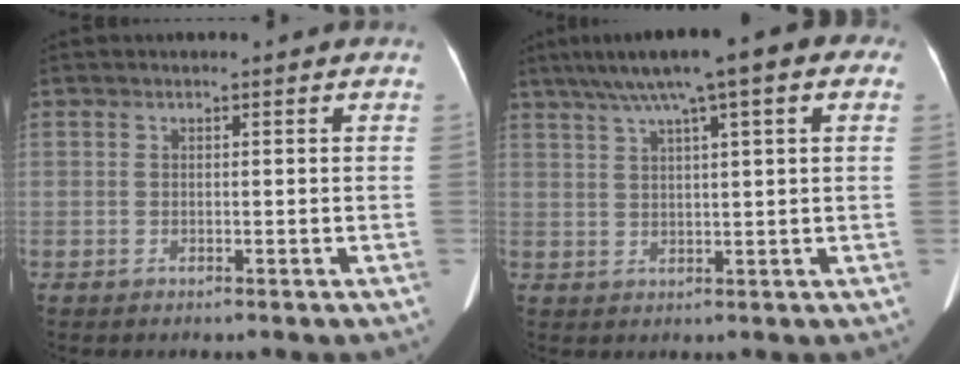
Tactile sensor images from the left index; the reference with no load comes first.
{"total": 12.7, "force": [7.4, 2.1, 10.1], "torque": [-0.158, 0.046, 0.104]}